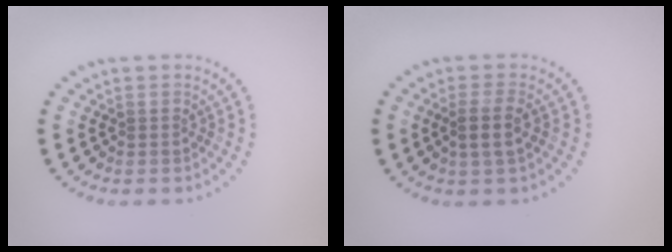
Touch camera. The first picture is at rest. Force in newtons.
{"total": 2.4, "press": 2.1, "slide": 1.1}